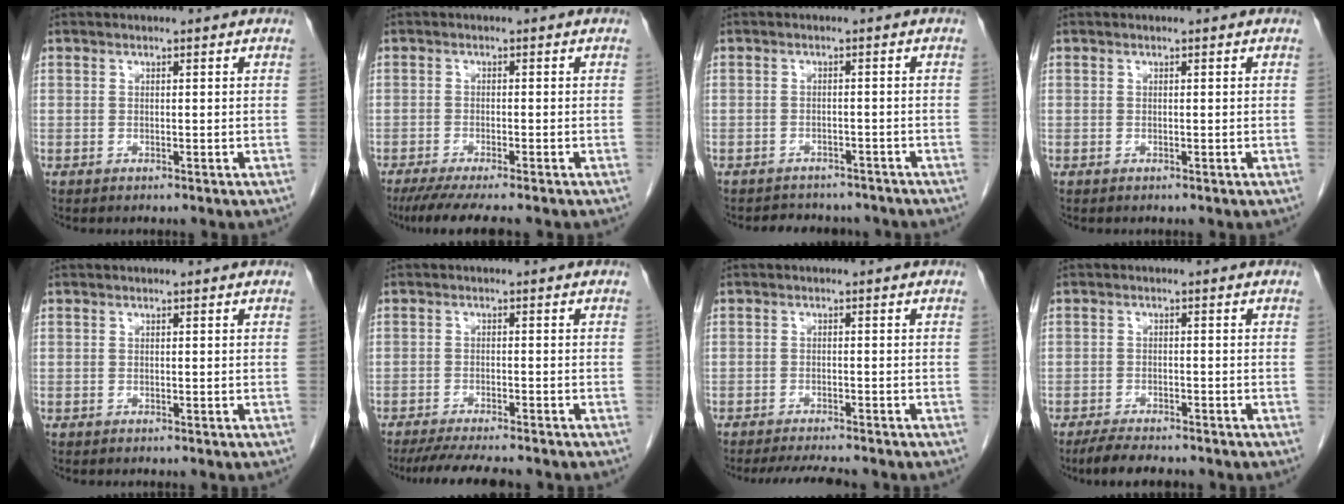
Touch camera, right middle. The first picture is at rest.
{"total": 7.6, "force": [-6.3, 0.1, 4.2], "torque": [-0.060, -0.021, -0.100]}
{"total": 7.1, "force": [-6.5, 2.6, 1.1], "torque": [-0.017, 0.005, -0.075]}
{"total": 0.0}
{"total": 0.0}
{"total": 9.2, "force": [-8.0, 1.0, 4.4], "torque": [-0.067, -0.017, -0.120]}
{"total": 6.4, "force": [-5.8, 0.6, 2.7], "torque": [-0.041, -0.015, -0.088]}
{"total": 6.1, "force": [-5.4, 1.1, 2.6], "torque": [-0.049, -0.017, -0.088]}